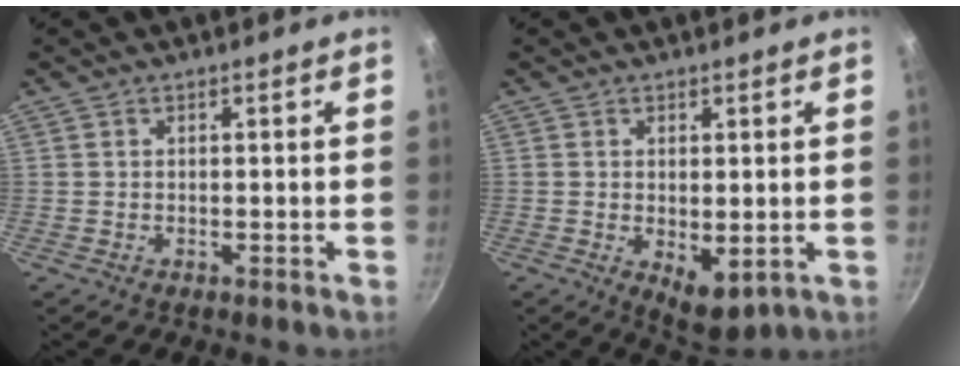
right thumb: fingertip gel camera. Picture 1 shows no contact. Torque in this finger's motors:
{"motor_torque": [-0.18, 0.31, -0.31, 0.12, 0.14]}